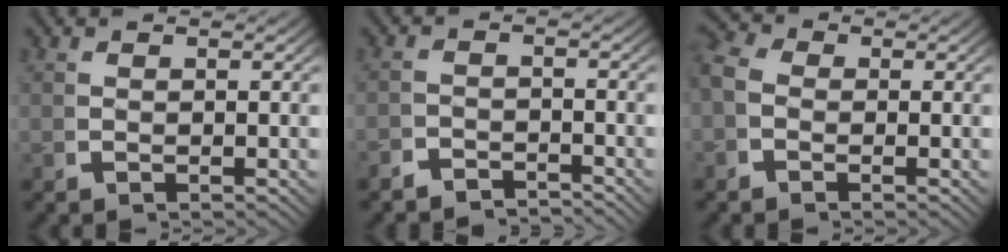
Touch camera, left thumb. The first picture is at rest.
{"total": 3.1, "force": [-3.0, 0.7, 0.1], "torque": [0.004, -0.012, -0.055]}
{"total": 3.0, "force": [-0.1, 2.6, 1.4], "torque": [-0.027, 0.001, -0.015]}